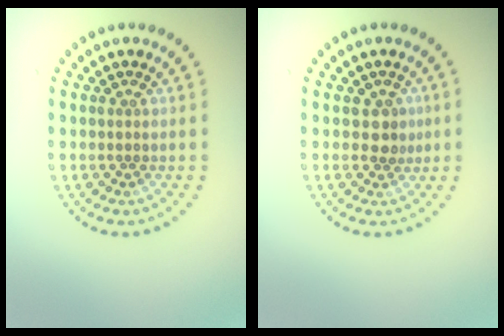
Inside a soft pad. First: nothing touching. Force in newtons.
{"total": 1.8, "press": 1.6, "slide": 0.8}